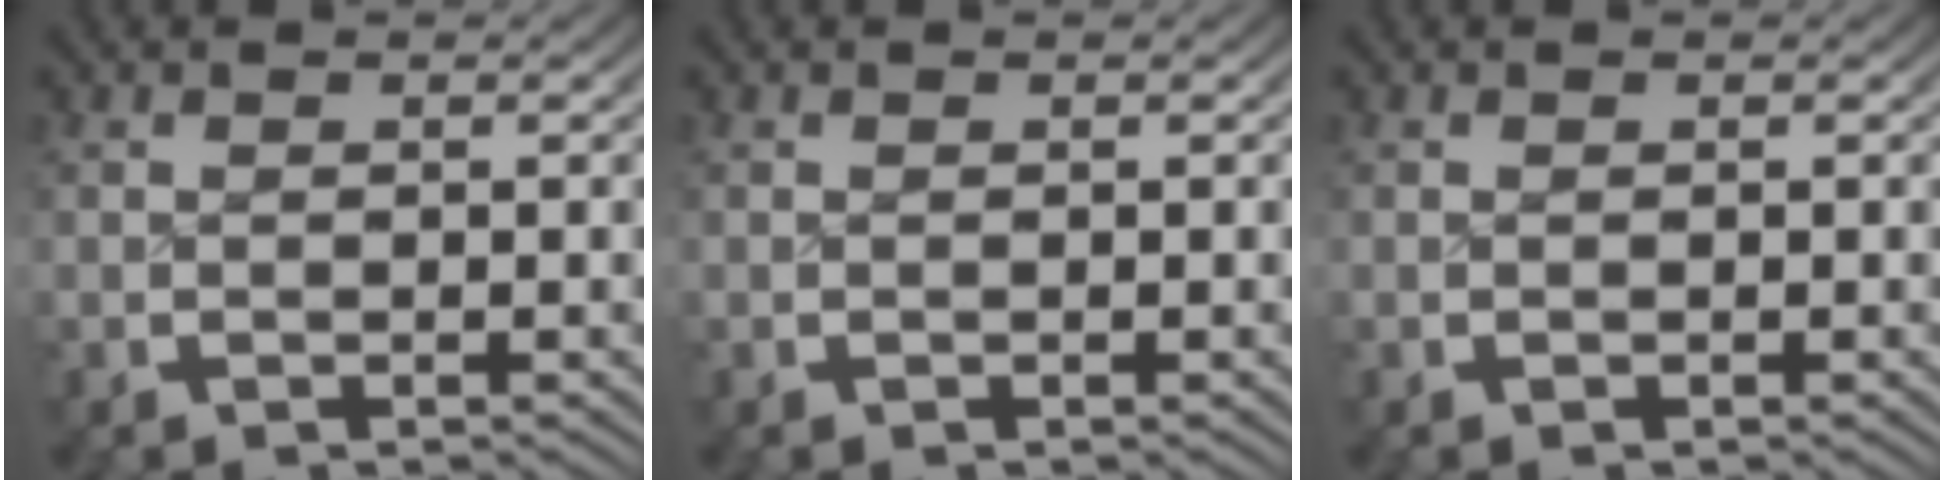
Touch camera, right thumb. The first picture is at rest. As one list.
[{"total": 0.0}, {"total": 0.0}]